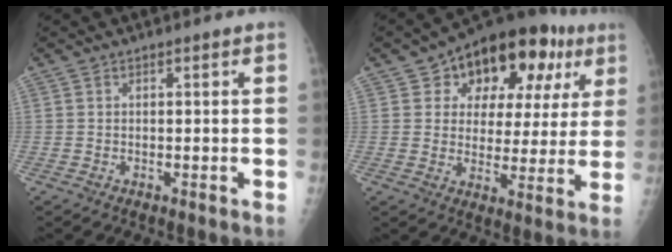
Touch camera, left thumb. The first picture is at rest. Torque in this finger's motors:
{"motor_torque": [0.22, 0.41, 0.14, -0.19, 0.21]}